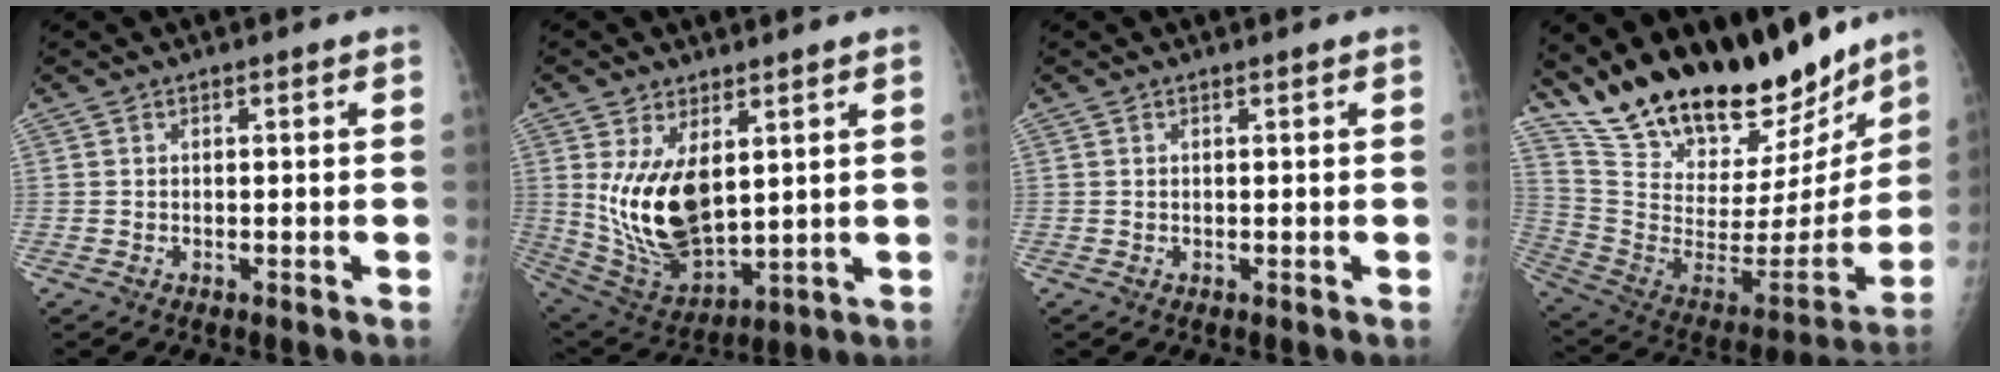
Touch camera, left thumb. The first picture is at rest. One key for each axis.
{"total": 14.5, "fx": 3.5, "fy": 7.7, "fz": 11.7, "tx": -0.201, "ty": -0.029, "tz": 0.092}
{"total": 0.0}
{"total": 29.8, "fx": 24.6, "fy": 10.6, "fz": 13.0, "tx": -0.186, "ty": -0.109, "tz": 0.392}